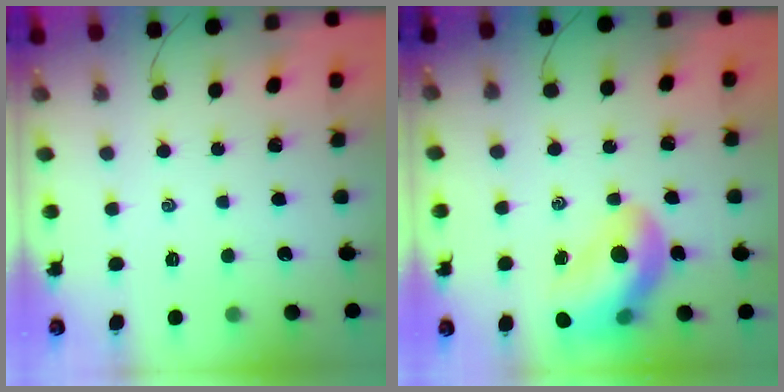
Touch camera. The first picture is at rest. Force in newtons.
{"total": 14.0, "press": 13.5, "slide": 3.8}